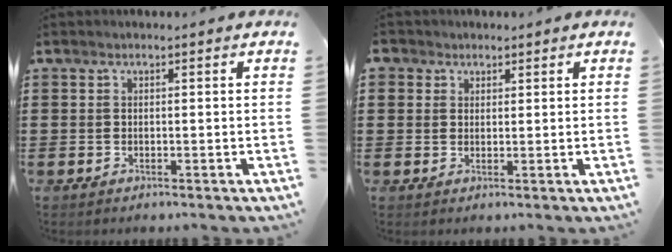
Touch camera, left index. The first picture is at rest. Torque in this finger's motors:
{"motor_torque": [0.61, -0.58, 0.26, 0.05]}